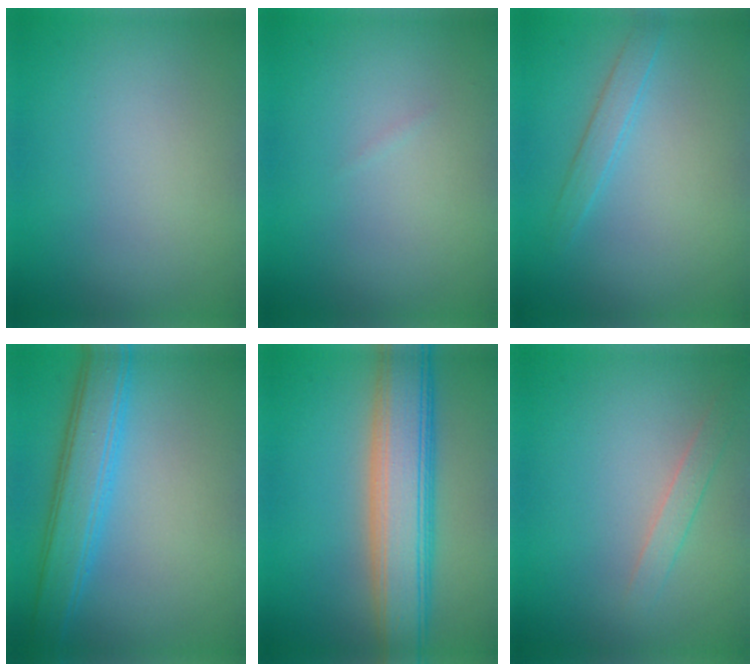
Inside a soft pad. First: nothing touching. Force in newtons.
{"total": 0.0}
{"total": 1.5, "press": 1.5, "slide": 0.1}
{"total": 4.8, "press": 4.8, "slide": 0.2}
{"total": 7.9, "press": 7.9, "slide": 0.2}
{"total": 1.3, "press": 1.3, "slide": 0.1}